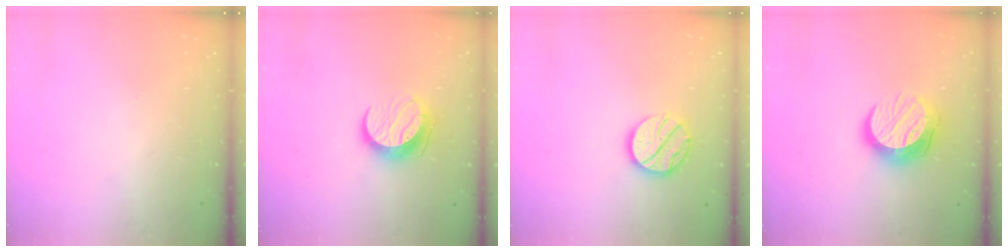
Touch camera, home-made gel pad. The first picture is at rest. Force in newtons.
{"total": 10.1, "press": 10.1, "slide": 0.5}
{"total": 11.9, "press": 11.9, "slide": 1.0}
{"total": 13.1, "press": 13.1, "slide": 0.8}